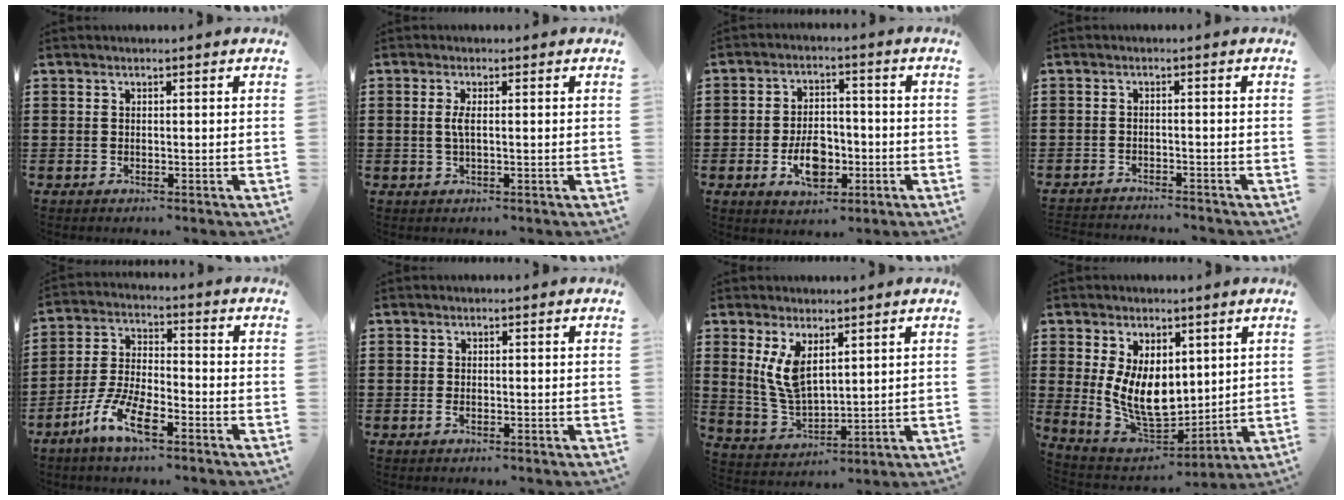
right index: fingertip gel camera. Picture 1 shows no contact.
{"total": 2.1, "force": [-0.1, 0.3, 2.1], "torque": [-0.049, -0.004, -0.005]}
{"total": 6.8, "force": [-2.2, 3.9, 5.1], "torque": [-0.078, -0.005, -0.043]}
{"total": 2.0, "force": [-2.0, -0.1, -0.1], "torque": [-0.003, 0.000, -0.043]}
{"total": 8.0, "force": [-5.1, 2.4, 5.7], "torque": [-0.138, -0.005, -0.101]}
{"total": 0.8, "force": [-0.4, 0.3, 0.6], "torque": [-0.020, -0.007, -0.009]}
{"total": 7.2, "force": [2.7, 3.3, 5.8], "torque": [-0.131, -0.004, 0.048]}
{"total": 9.6, "force": [1.5, 6.1, 7.3], "torque": [-0.145, -0.002, 0.029]}